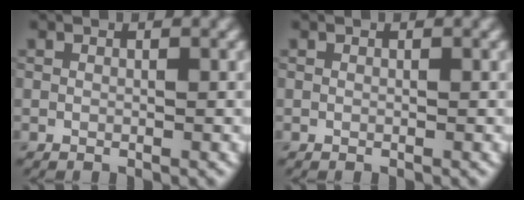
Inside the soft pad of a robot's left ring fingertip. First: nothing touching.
{"total": 0.0}